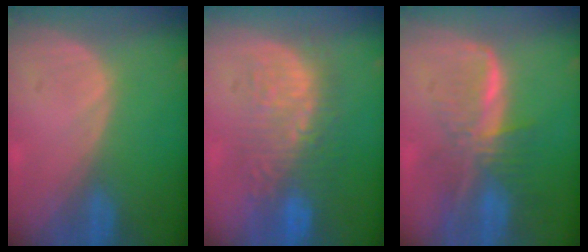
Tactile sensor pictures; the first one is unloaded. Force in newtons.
{"total": 9.3, "press": 9.0, "slide": 2.3}
{"total": 8.2, "press": 6.9, "slide": 4.4}